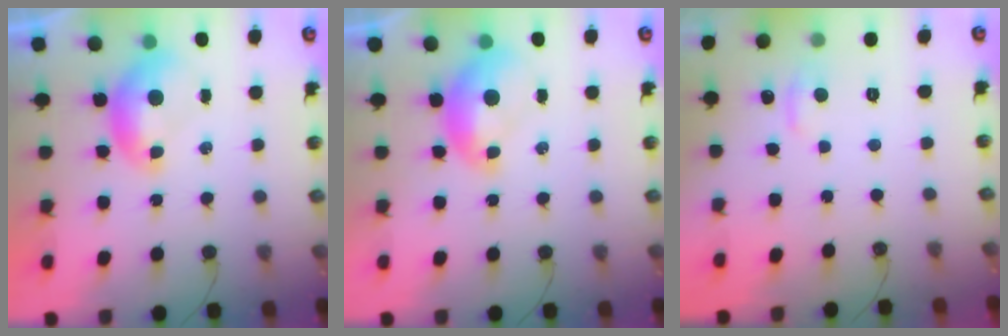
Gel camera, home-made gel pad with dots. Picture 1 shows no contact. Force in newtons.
{"total": 1.3, "press": 1.3, "slide": 0.4}
{"total": 0.8, "press": 0.1, "slide": 0.8}